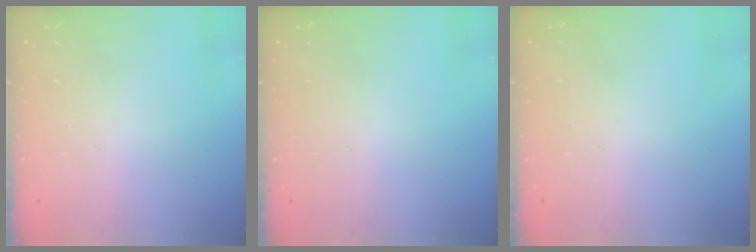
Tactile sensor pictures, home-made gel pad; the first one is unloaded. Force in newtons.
{"total": 0.0}
{"total": 0.0}